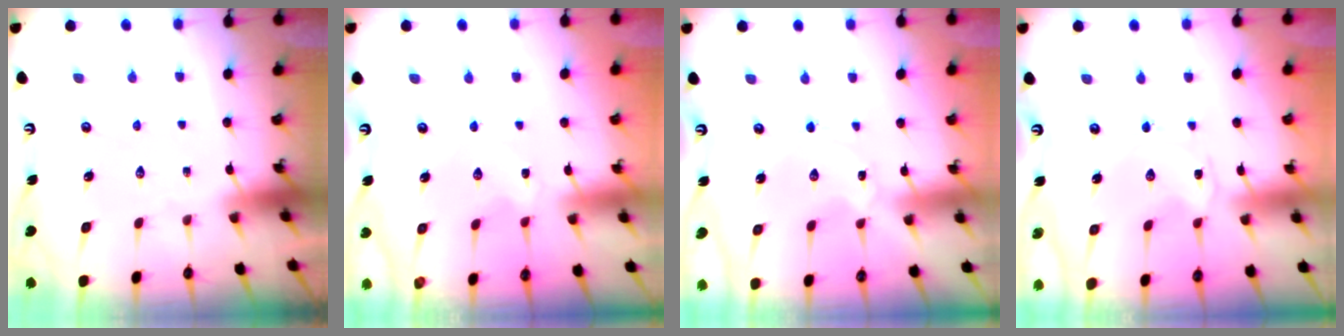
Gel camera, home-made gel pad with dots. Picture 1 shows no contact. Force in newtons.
{"total": 0.0}
{"total": 0.0}
{"total": 0.0}